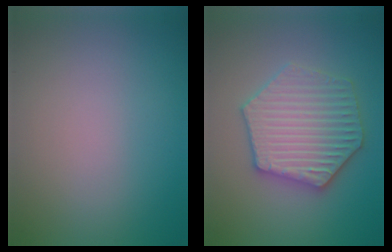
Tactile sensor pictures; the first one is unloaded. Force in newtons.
{"total": 6.1, "press": 6.1, "slide": 1.1}